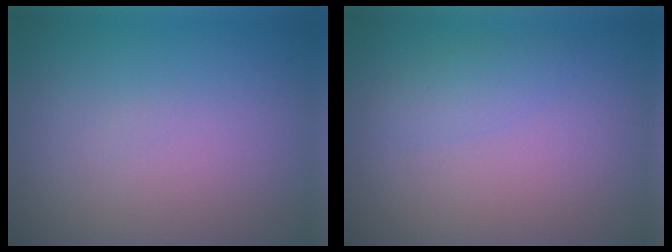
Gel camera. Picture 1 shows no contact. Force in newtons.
{"total": 1.3, "press": 1.3, "slide": 0.1}